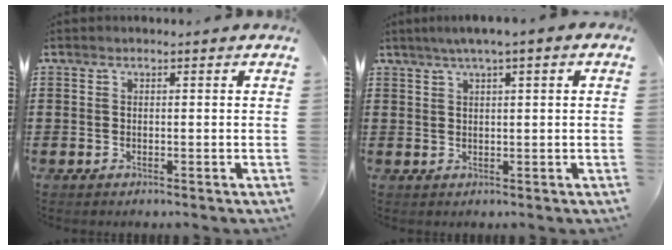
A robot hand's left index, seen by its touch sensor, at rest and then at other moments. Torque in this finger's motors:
{"motor_torque": [1.08, 1.06, 0.70, 0.09]}